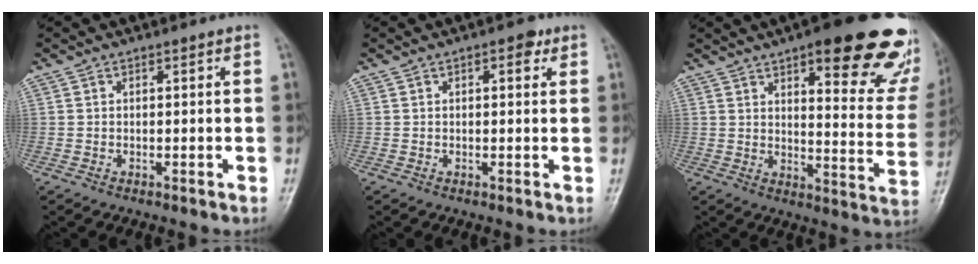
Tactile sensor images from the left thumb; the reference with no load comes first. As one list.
[{"total": 2.5, "force": [1.1, 1.2, 1.8], "torque": [-0.015, 0.001, 0.011]}, {"total": 25.5, "force": [15.5, 7.6, 18.7], "torque": [-0.192, -0.065, 0.194]}]